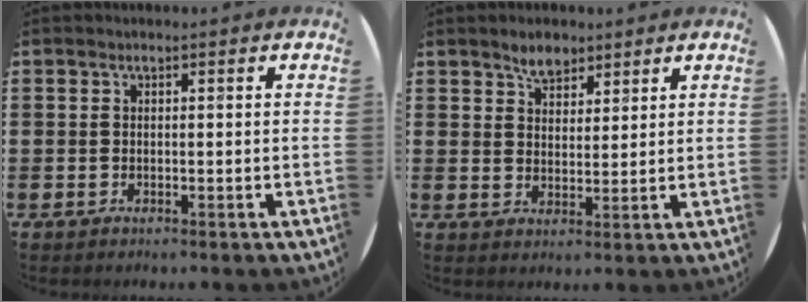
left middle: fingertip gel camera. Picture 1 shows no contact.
{"total": 3.5, "force": [3.0, 1.6, 0.8], "torque": [-0.013, 0.000, 0.055]}